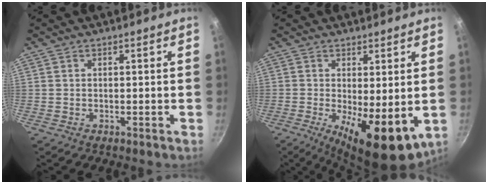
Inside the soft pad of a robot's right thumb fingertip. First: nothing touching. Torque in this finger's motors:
{"motor_torque": [-0.23, 1.14, 1.10, 0.19, 0.16]}